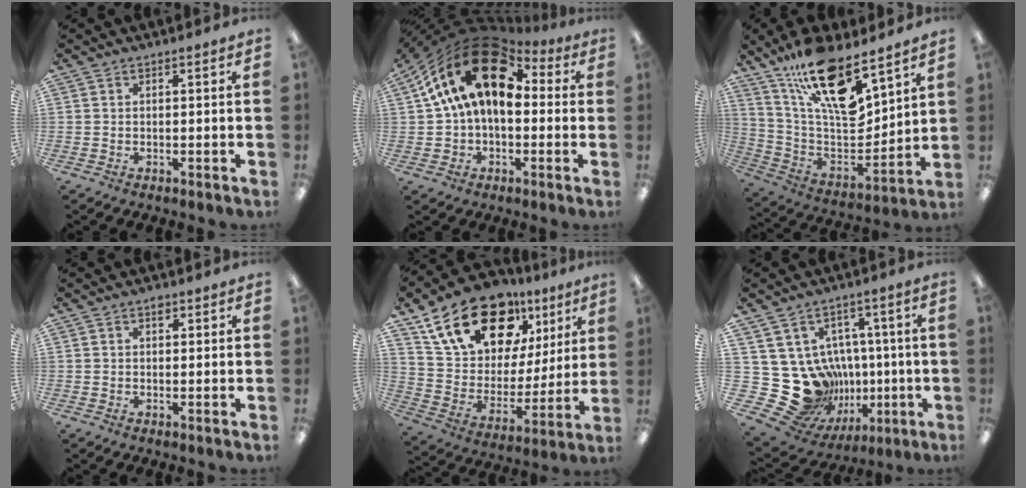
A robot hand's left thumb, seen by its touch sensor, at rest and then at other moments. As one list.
[{"total": 19.2, "force": [5.9, 11.9, 13.8], "torque": [-0.264, -0.010, 0.101]}, {"total": 19.7, "force": [13.2, 6.5, 13.0], "torque": [-0.244, -0.086, 0.228]}, {"total": 1.5, "force": [0.5, 0.9, 1.1], "torque": [-0.005, -0.004, 0.006]}, {"total": 21.5, "force": [13.5, 12.1, 11.7], "torque": [-0.203, -0.071, 0.246]}, {"total": 21.1, "force": [-2.8, 18.7, 9.3], "torque": [-0.185, -0.009, 0.016]}]